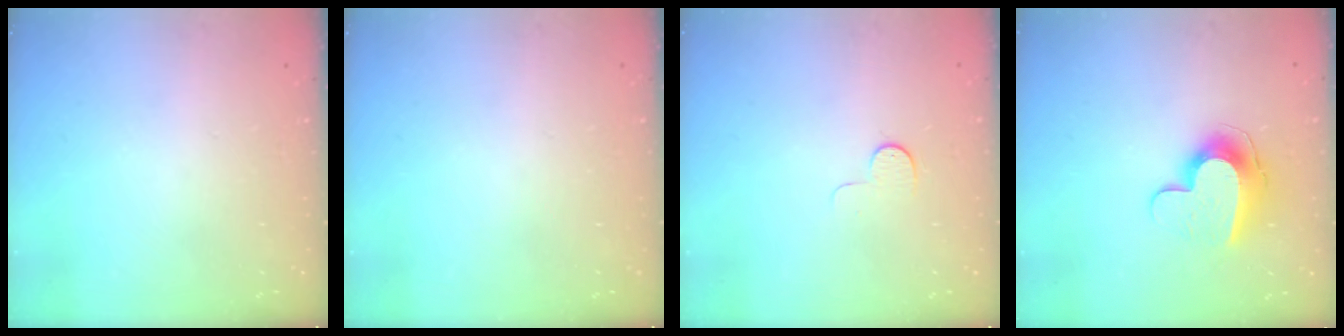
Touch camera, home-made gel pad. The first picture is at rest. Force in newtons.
{"total": 0.0}
{"total": 5.0, "press": 4.9, "slide": 0.4}
{"total": 11.4, "press": 11.3, "slide": 1.0}